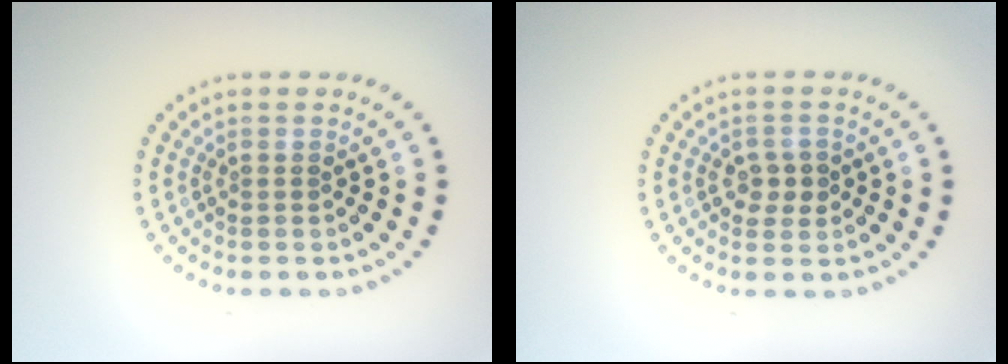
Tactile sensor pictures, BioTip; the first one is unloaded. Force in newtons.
{"total": 1.9, "press": 1.8, "slide": 0.4}